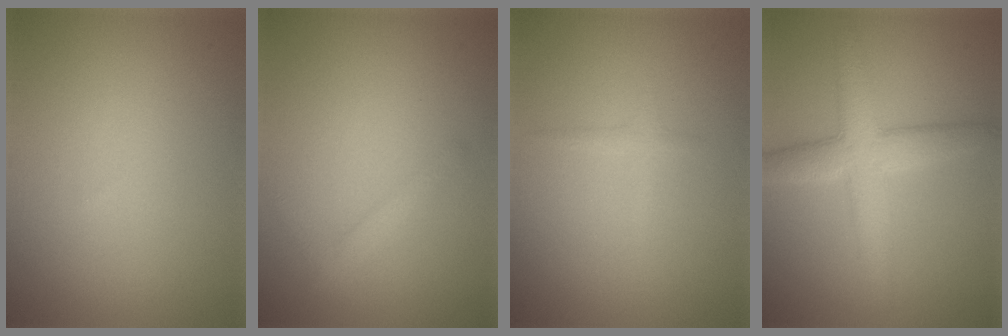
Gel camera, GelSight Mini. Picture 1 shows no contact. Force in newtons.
{"total": 1.4, "press": 1.4, "slide": 0.1}
{"total": 0.8, "press": 0.8, "slide": 0.1}
{"total": 5.0, "press": 5.0, "slide": 0.1}